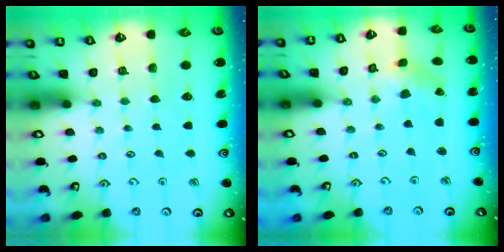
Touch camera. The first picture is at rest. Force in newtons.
{"total": 2.2, "press": 2.1, "slide": 0.6}